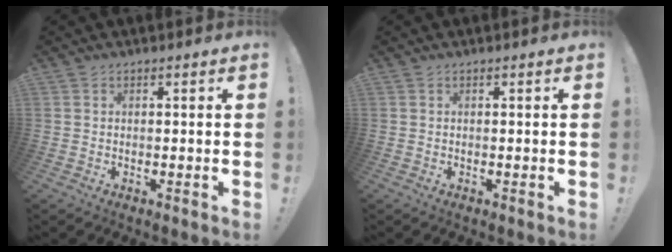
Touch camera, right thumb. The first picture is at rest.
{"total": 0.0}